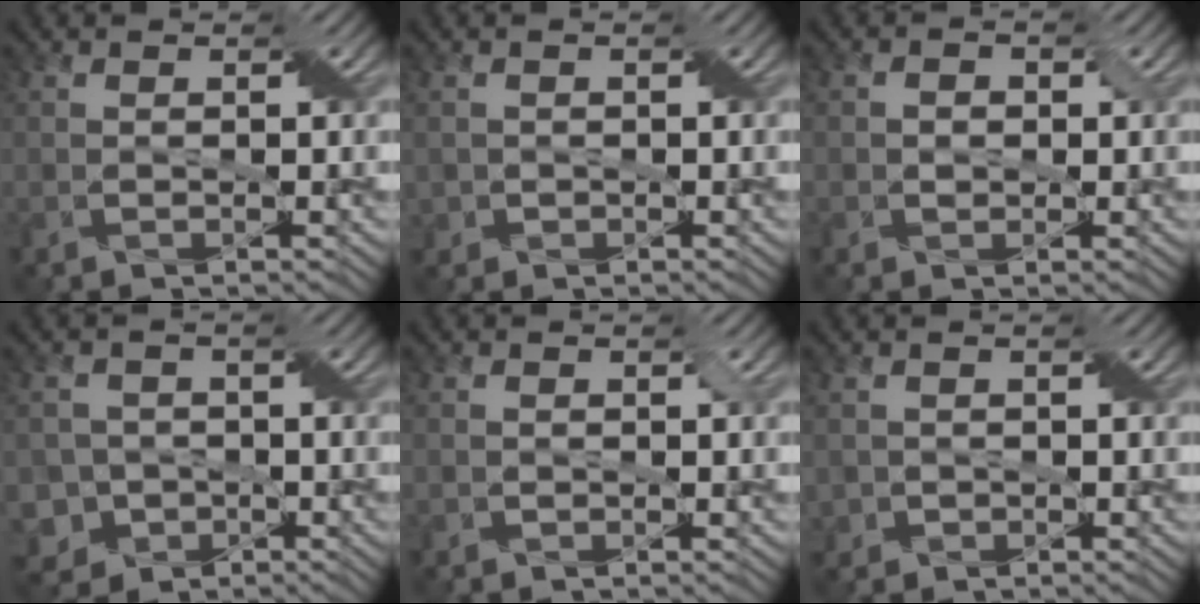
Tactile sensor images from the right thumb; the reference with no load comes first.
{"total": 1.1, "force": [-0.3, 1.0, 0.0], "torque": [0.000, -0.003, -0.006]}
{"total": 1.6, "force": [0.0, 1.3, 1.0], "torque": [-0.013, 0.001, 0.000]}
{"total": 6.5, "force": [-2.9, 5.6, 1.3], "torque": [-0.038, -0.012, -0.067]}
{"total": 0.9, "force": [-0.2, 0.7, 0.6], "torque": [-0.014, -0.001, 0.000]}
{"total": 1.4, "force": [-0.4, 1.4, 0.0], "torque": [-0.003, -0.005, -0.008]}